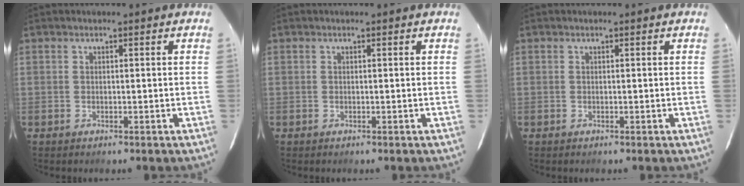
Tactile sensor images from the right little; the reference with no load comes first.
{"total": 0.0}
{"total": 0.0}